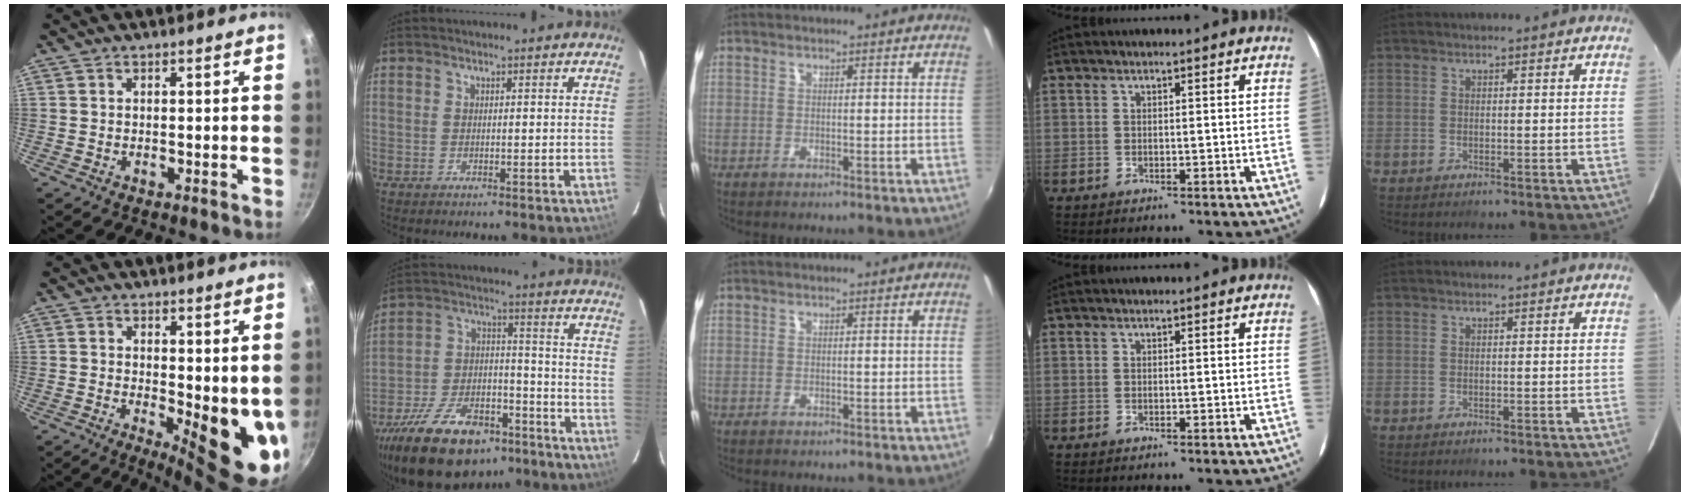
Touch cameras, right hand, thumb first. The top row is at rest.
{"thumb": {"total": 11.0, "force": [0.4, 4.3, 10.1], "torque": [-0.105, -0.027, 0.013]}, "index": {"total": 24.0, "force": [-16.6, 11.8, 12.6], "torque": [-0.263, -0.001, -0.257]}}